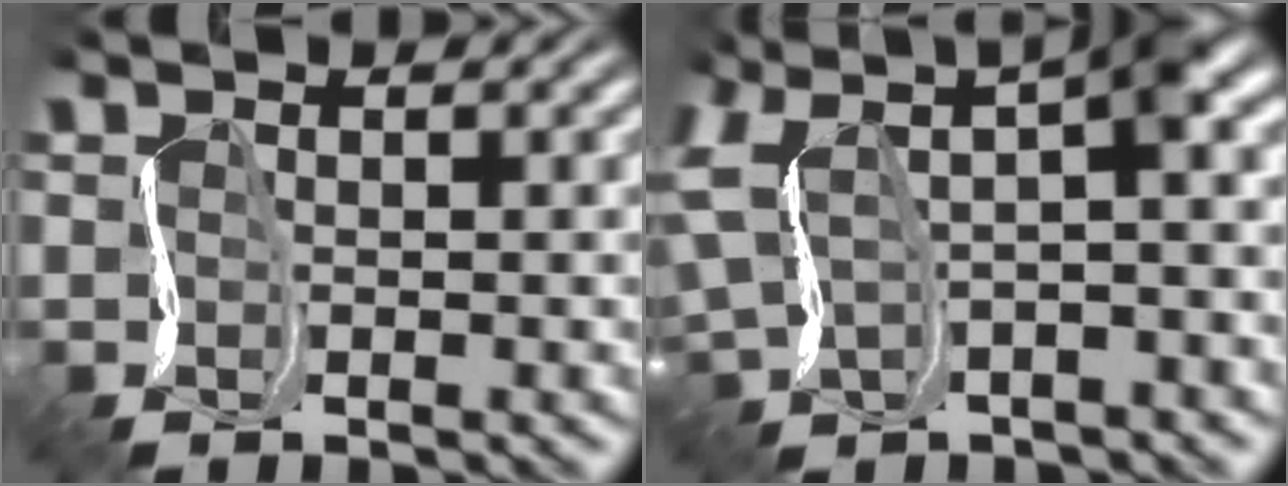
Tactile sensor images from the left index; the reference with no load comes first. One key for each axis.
{"total": 9.0, "fx": 2.3, "fy": 3.6, "fz": 7.8, "tx": -0.178, "ty": -0.003, "tz": 0.041}